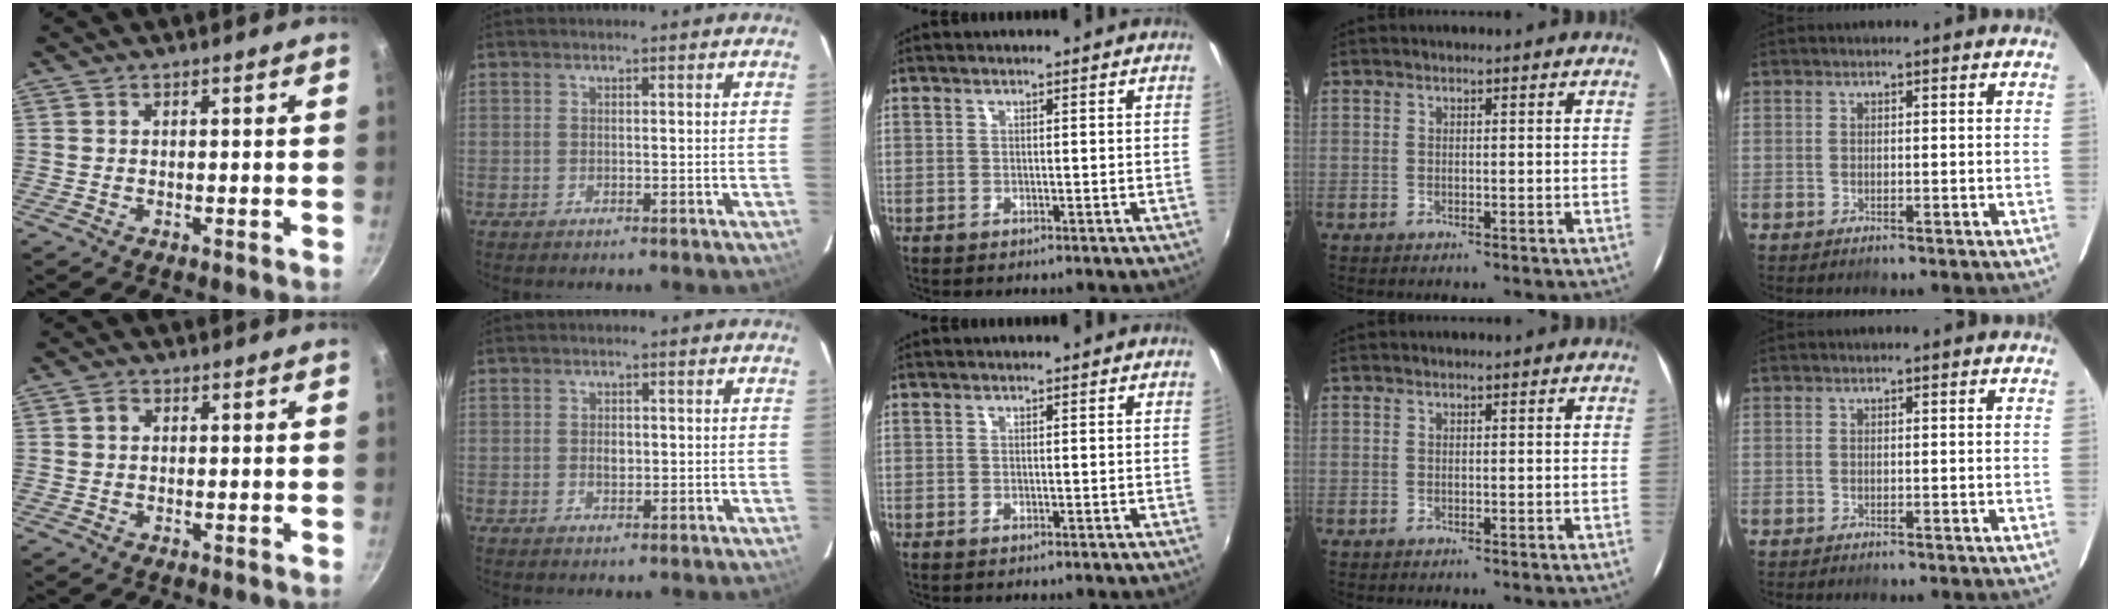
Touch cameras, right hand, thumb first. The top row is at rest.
{"thumb": {"total": 1.5, "force": [0.3, 1.2, 0.8], "torque": [-0.012, 0.004, 0.003]}, "index": {"total": 1.8, "force": [-0.1, 1.3, 1.2], "torque": [-0.019, 0.000, -0.002]}}